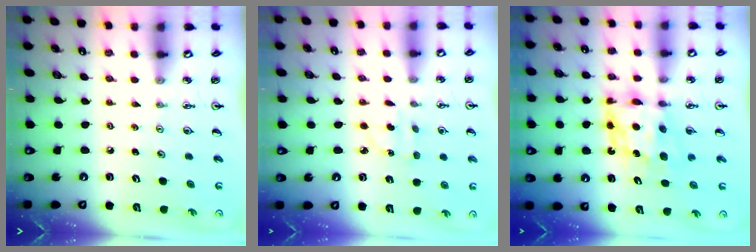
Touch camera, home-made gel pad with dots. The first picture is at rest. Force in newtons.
{"total": 3.7, "press": 3.7, "slide": 0.5}
{"total": 7.8, "press": 7.8, "slide": 0.7}